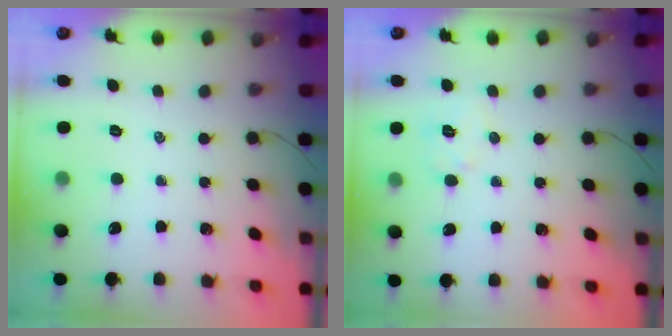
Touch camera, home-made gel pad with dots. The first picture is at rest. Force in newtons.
{"total": 5.2, "press": 5.1, "slide": 0.9}